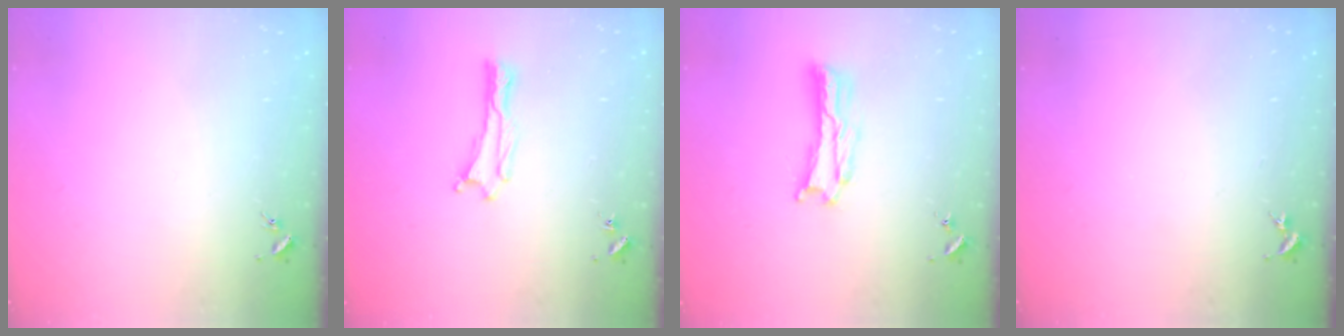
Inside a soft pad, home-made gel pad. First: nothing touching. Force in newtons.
{"total": 0.0}
{"total": 1.7, "press": 1.7, "slide": 0.3}
{"total": 0.0}